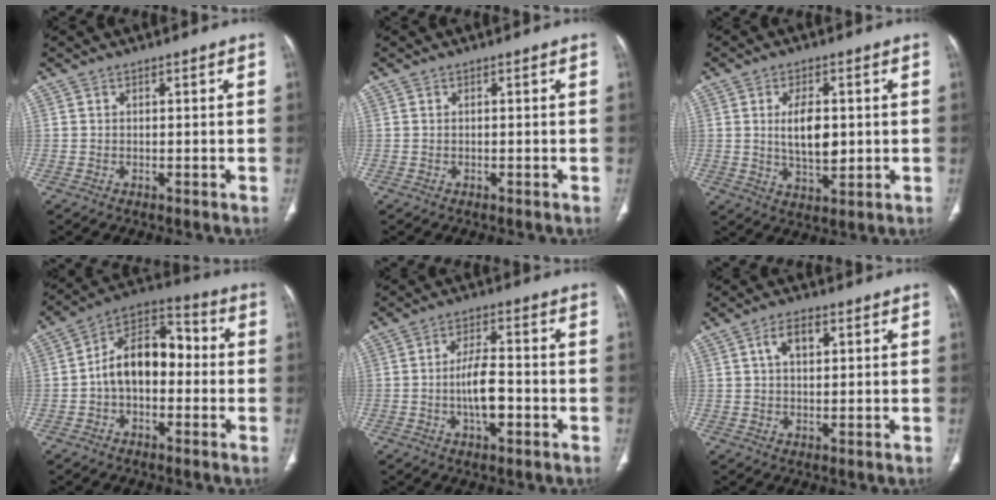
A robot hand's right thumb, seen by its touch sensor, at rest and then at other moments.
{"total": 0.0}
{"total": 8.0, "force": [0.8, 4.2, 6.8], "torque": [-0.108, -0.012, 0.019]}
{"total": 13.4, "force": [-1.0, 8.6, 10.2], "torque": [-0.141, 0.046, -0.031]}
{"total": 7.5, "force": [-1.8, 3.2, 6.5], "torque": [-0.114, 0.015, -0.032]}
{"total": 4.9, "force": [1.7, 2.6, 3.8], "torque": [-0.061, 0.005, 0.029]}